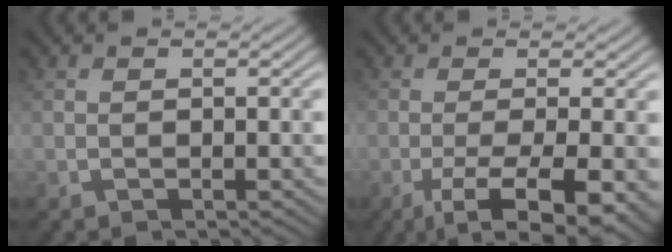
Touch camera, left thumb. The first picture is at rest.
{"total": 9.2, "force": [-3.8, 2.3, 8.0], "torque": [-0.124, -0.004, -0.051]}